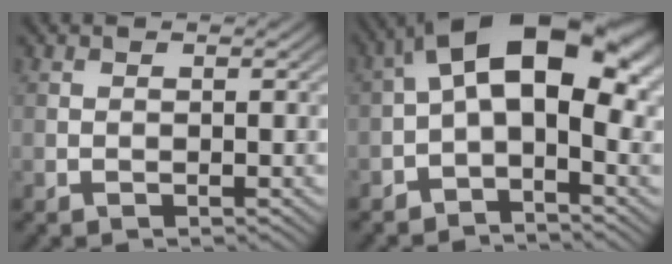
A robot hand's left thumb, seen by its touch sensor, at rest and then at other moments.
{"total": 12.9, "force": [0.7, 6.5, 11.2], "torque": [-0.174, 0.030, -0.004]}